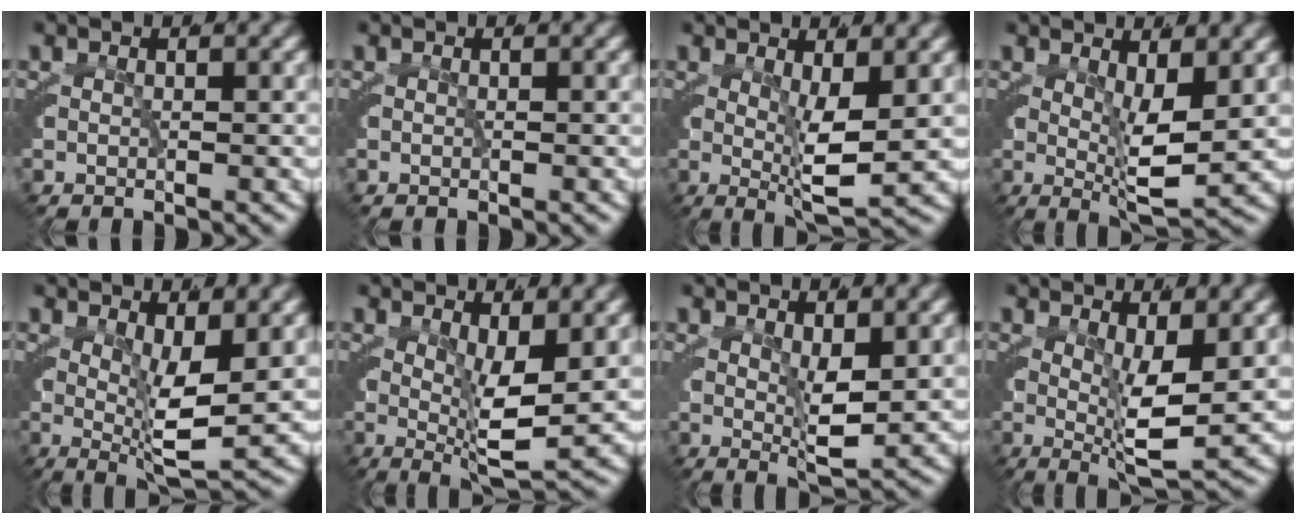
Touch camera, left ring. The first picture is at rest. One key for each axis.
{"total": 0.0}
{"total": 4.2, "fx": 0.7, "fy": 0.5, "fz": 4.1, "tx": -0.050, "ty": -0.017, "tz": 0.019}
{"total": 4.2, "fx": 0.9, "fy": 0.5, "fz": 4.1, "tx": -0.049, "ty": -0.017, "tz": 0.023}
{"total": 4.7, "fx": 0.9, "fy": 0.7, "fz": 4.6, "tx": -0.058, "ty": -0.017, "tz": 0.022}
{"total": 4.7, "fx": 0.8, "fy": 0.7, "fz": 4.6, "tx": -0.057, "ty": -0.018, "tz": 0.021}
{"total": 2.9, "fx": 1.1, "fy": 0.2, "fz": 2.7, "tx": -0.032, "ty": -0.014, "tz": 0.025}
{"total": 4.7, "fx": 0.7, "fy": 0.7, "fz": 4.6, "tx": -0.058, "ty": -0.018, "tz": 0.019}